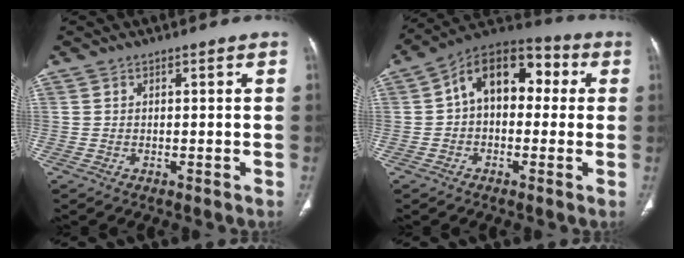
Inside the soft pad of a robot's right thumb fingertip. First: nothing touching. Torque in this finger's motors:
{"motor_torque": [0.81, 3.12, 1.15, -0.61, 0.26]}